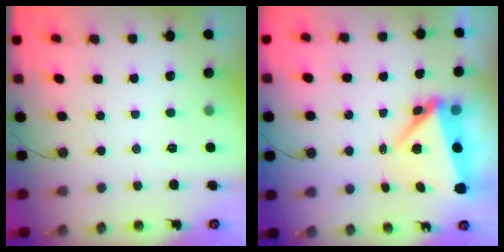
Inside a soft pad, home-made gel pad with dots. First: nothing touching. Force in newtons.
{"total": 6.7, "press": 6.6, "slide": 1.1}